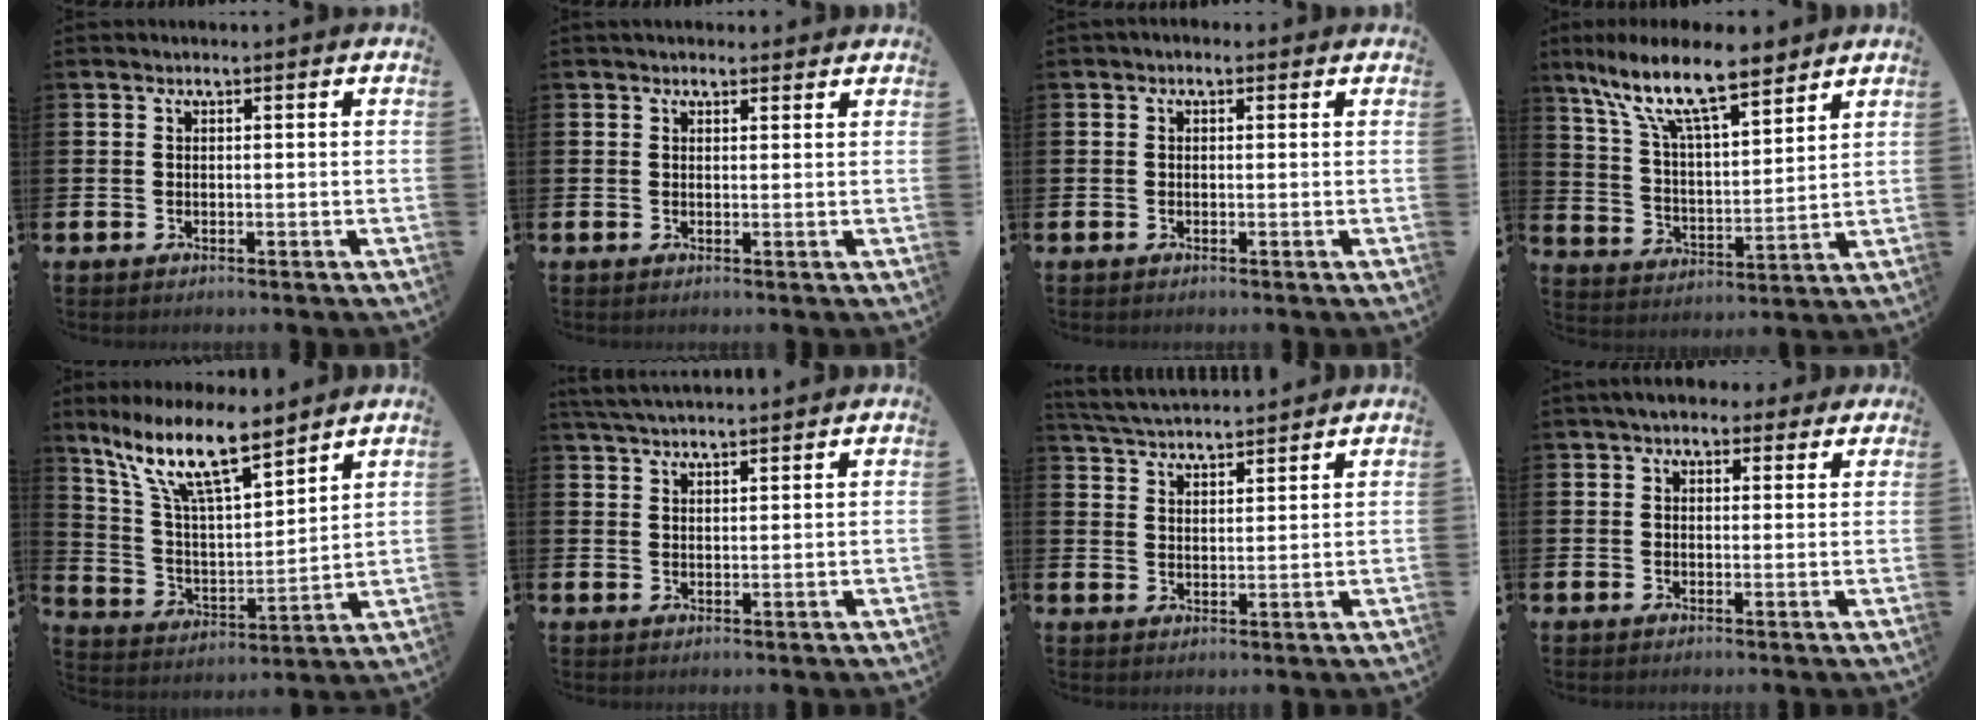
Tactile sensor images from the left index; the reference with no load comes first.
{"total": 1.5, "force": [1.3, 0.6, 0.2], "torque": [0.003, 0.002, 0.022]}
{"total": 0.5, "force": [-0.2, 0.4, 0.2], "torque": [-0.003, 0.005, -0.006]}
{"total": 12.1, "force": [9.5, 3.2, 6.7], "torque": [-0.160, -0.039, 0.167]}
{"total": 12.5, "force": [9.6, 3.1, 7.4], "torque": [-0.172, -0.038, 0.169]}
{"total": 3.7, "force": [3.6, 0.3, 0.8], "torque": [-0.017, -0.014, 0.065]}
{"total": 4.4, "force": [4.4, 0.3, 0.2], "torque": [-0.019, -0.026, 0.079]}
{"total": 4.1, "force": [3.4, 2.0, 1.2], "torque": [-0.025, -0.003, 0.061]}